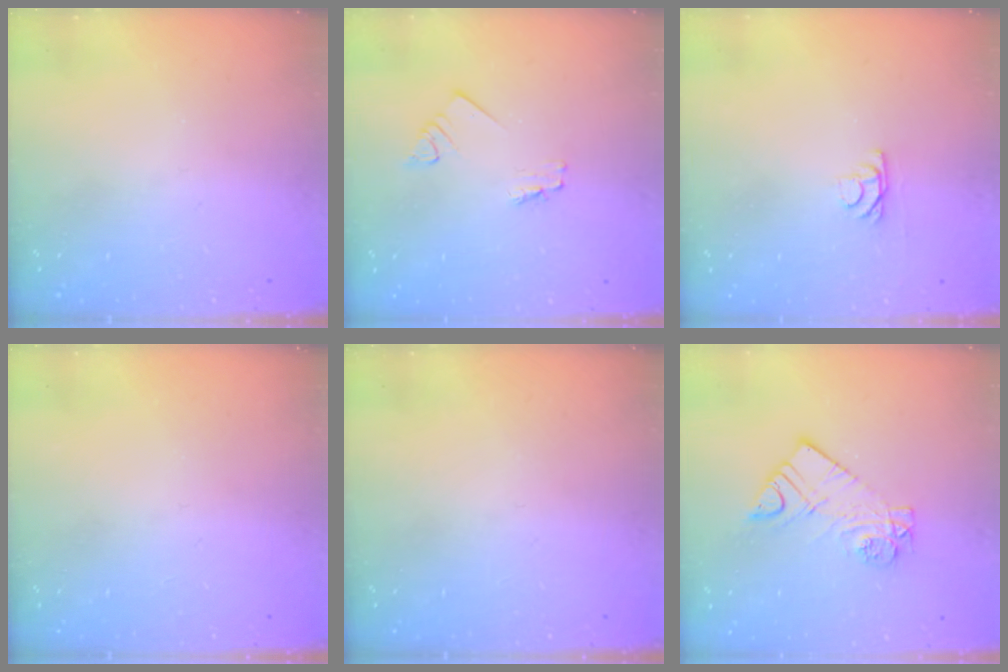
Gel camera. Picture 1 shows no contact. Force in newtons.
{"total": 1.2, "press": 1.2, "slide": 0.0}
{"total": 3.8, "press": 3.8, "slide": 0.4}
{"total": 0.0}
{"total": 0.0}
{"total": 9.9, "press": 9.9, "slide": 0.7}